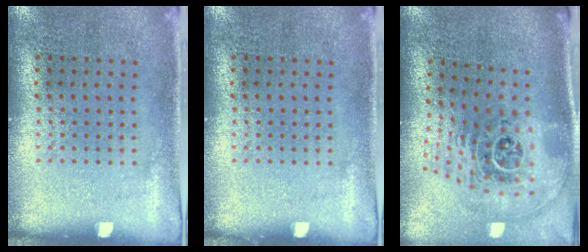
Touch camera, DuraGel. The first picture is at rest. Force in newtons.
{"total": 0.0}
{"total": 2.7, "press": 1.9, "slide": 1.9}